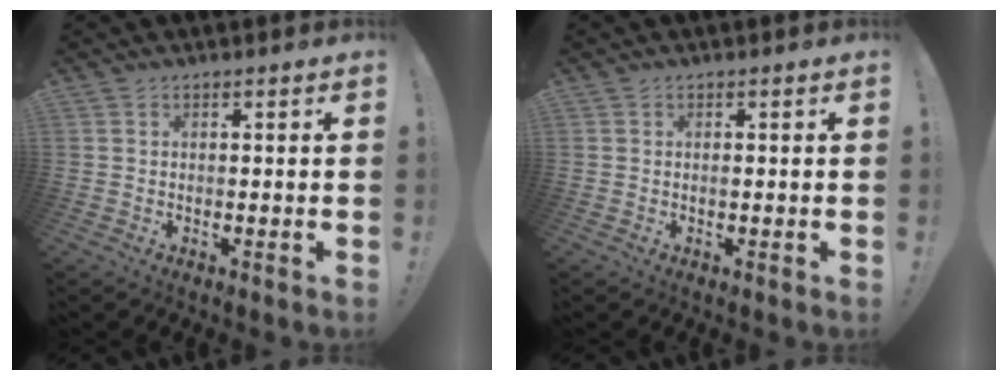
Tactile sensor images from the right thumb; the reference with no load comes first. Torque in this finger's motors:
{"motor_torque": [0.29, 0.24, 0.72, 0.07, -0.02]}